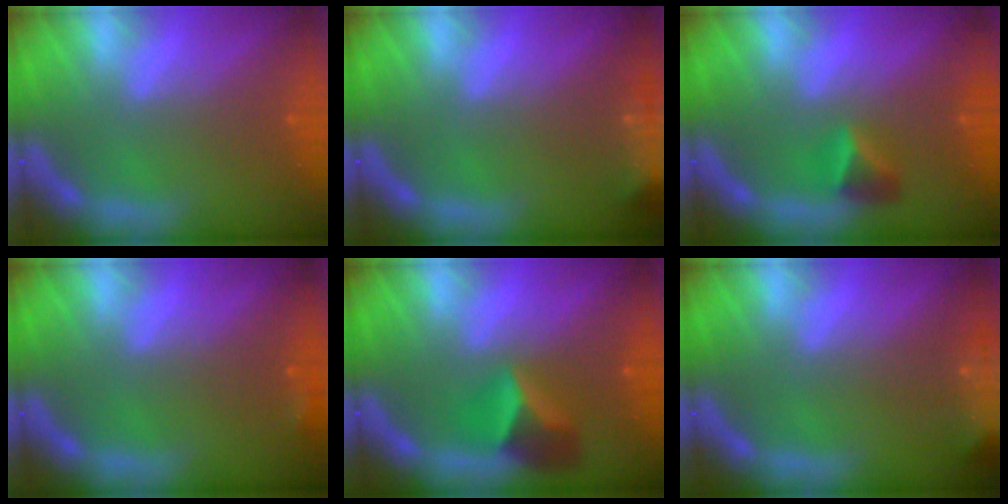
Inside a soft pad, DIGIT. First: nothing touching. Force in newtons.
{"total": 8.5}
{"total": 2.4}
{"total": 0.9}
{"total": 4.4}
{"total": 9.9}